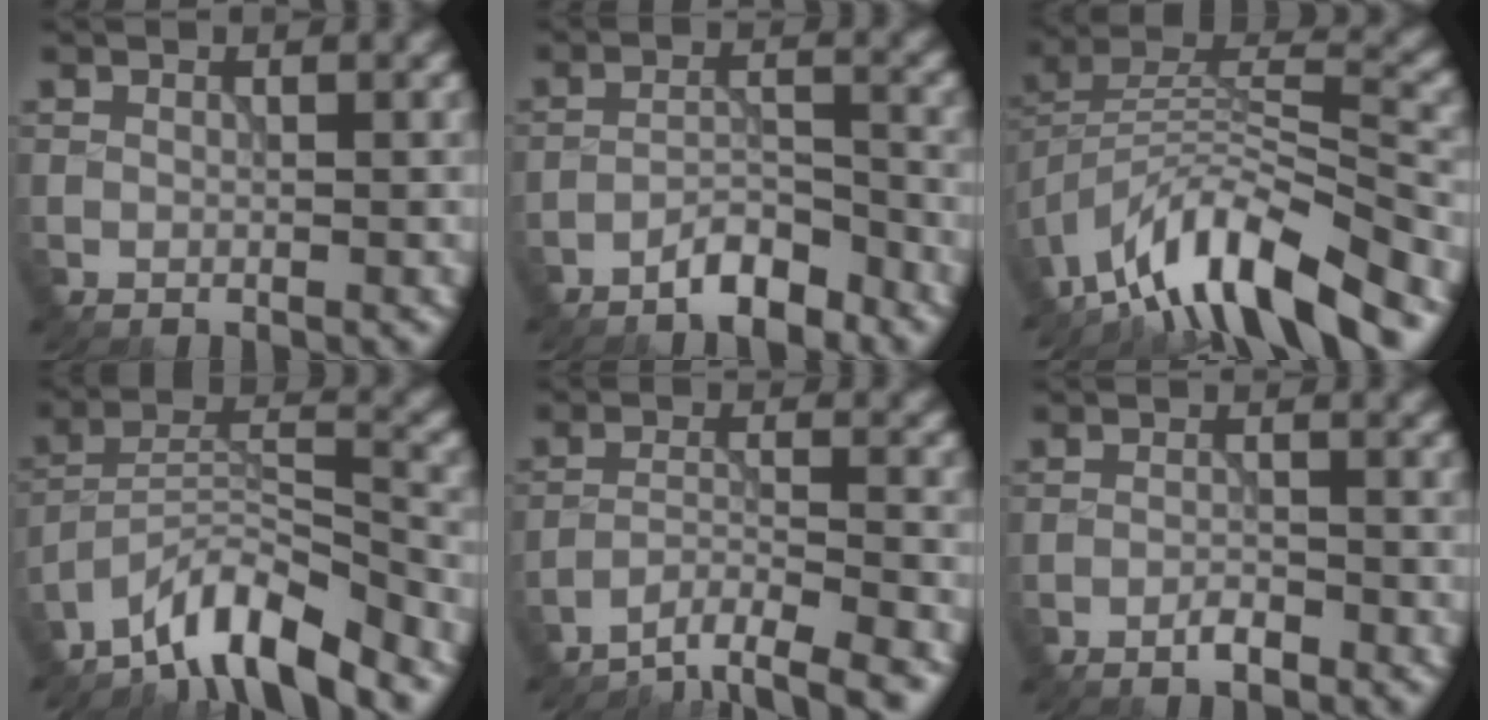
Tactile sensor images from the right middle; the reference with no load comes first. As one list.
[{"total": 3.6, "force": [-3.0, 0.8, 1.9], "torque": [-0.028, 0.010, -0.058]}, {"total": 12.1, "force": [-9.1, 3.1, 7.4], "torque": [-0.124, 0.016, -0.168]}, {"total": 7.9, "force": [-6.7, 1.6, 3.9], "torque": [-0.061, 0.004, -0.129]}, {"total": 5.0, "force": [-4.4, 0.8, 2.3], "torque": [-0.038, 0.000, -0.075]}, {"total": 1.5, "force": [-1.1, 0.4, 1.0], "torque": [-0.018, 0.002, -0.022]}]